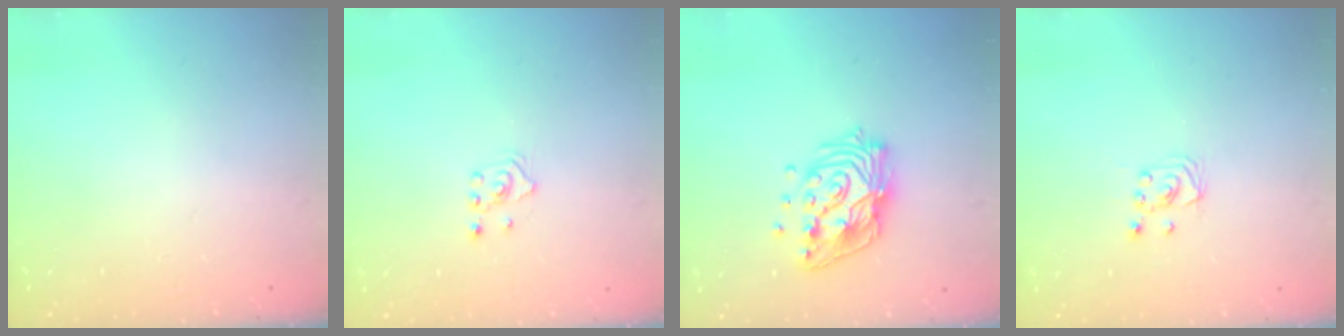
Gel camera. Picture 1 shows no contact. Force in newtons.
{"total": 2.4, "press": 2.2, "slide": 0.8}
{"total": 15.9, "press": 15.8, "slide": 1.8}
{"total": 2.3, "press": 2.2, "slide": 0.3}